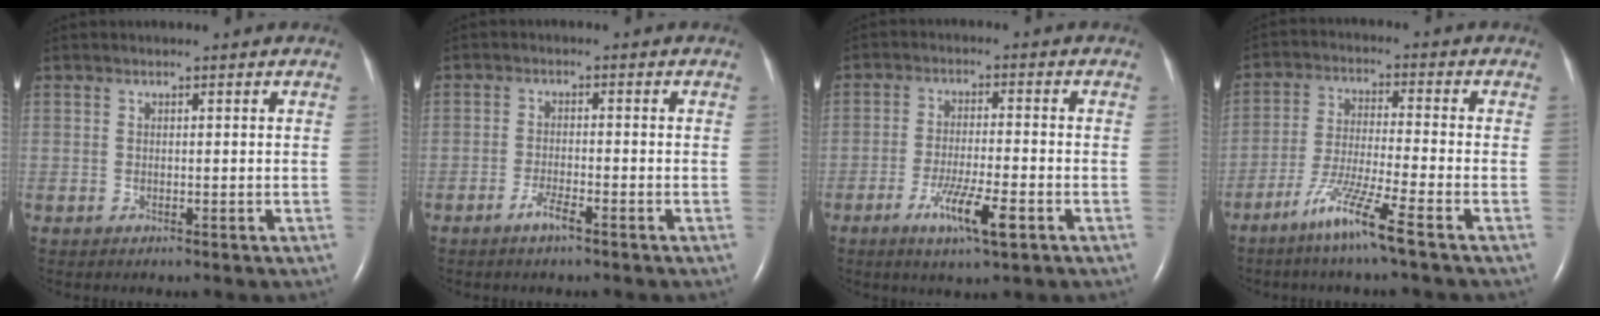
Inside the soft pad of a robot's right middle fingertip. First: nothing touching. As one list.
[{"total": 2.7, "force": [-1.9, 0.2, 1.9], "torque": [-0.042, -0.002, -0.036]}, {"total": 7.2, "force": [-3.6, 0.6, 6.3], "torque": [-0.120, -0.012, -0.059]}, {"total": 8.5, "force": [-5.5, -1.0, 6.4], "torque": [-0.128, -0.027, -0.112]}]